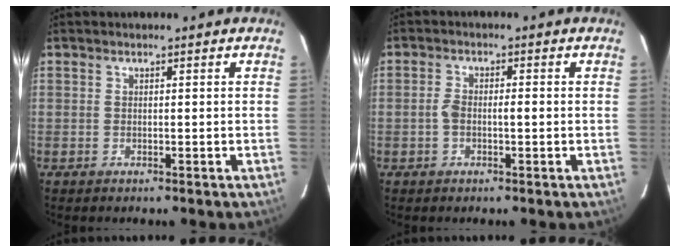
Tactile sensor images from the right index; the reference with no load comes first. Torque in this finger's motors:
{"motor_torque": [0.58, 0.03, 0.31, 0.07]}